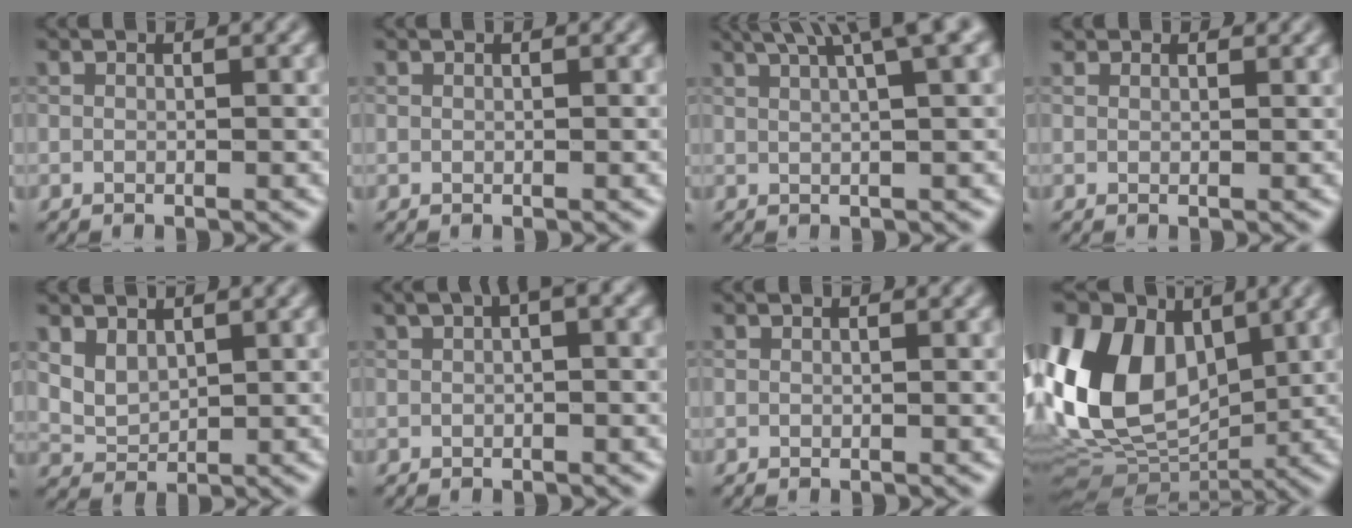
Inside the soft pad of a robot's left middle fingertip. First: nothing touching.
{"total": 0.0}
{"total": 8.1, "force": [4.7, 2.2, 6.2], "torque": [-0.054, 0.042, 0.036]}
{"total": 1.4, "force": [1.3, 0.5, 0.3], "torque": [-0.009, -0.003, 0.012]}
{"total": 2.2, "force": [1.3, 1.4, 1.1], "torque": [-0.027, -0.003, 0.032]}
{"total": 3.8, "force": [1.9, 0.9, 3.1], "torque": [-0.043, 0.017, 0.025]}
{"total": 0.0}
{"total": 14.4, "force": [2.7, 9.8, 10.2], "torque": [-0.210, 0.013, 0.039]}